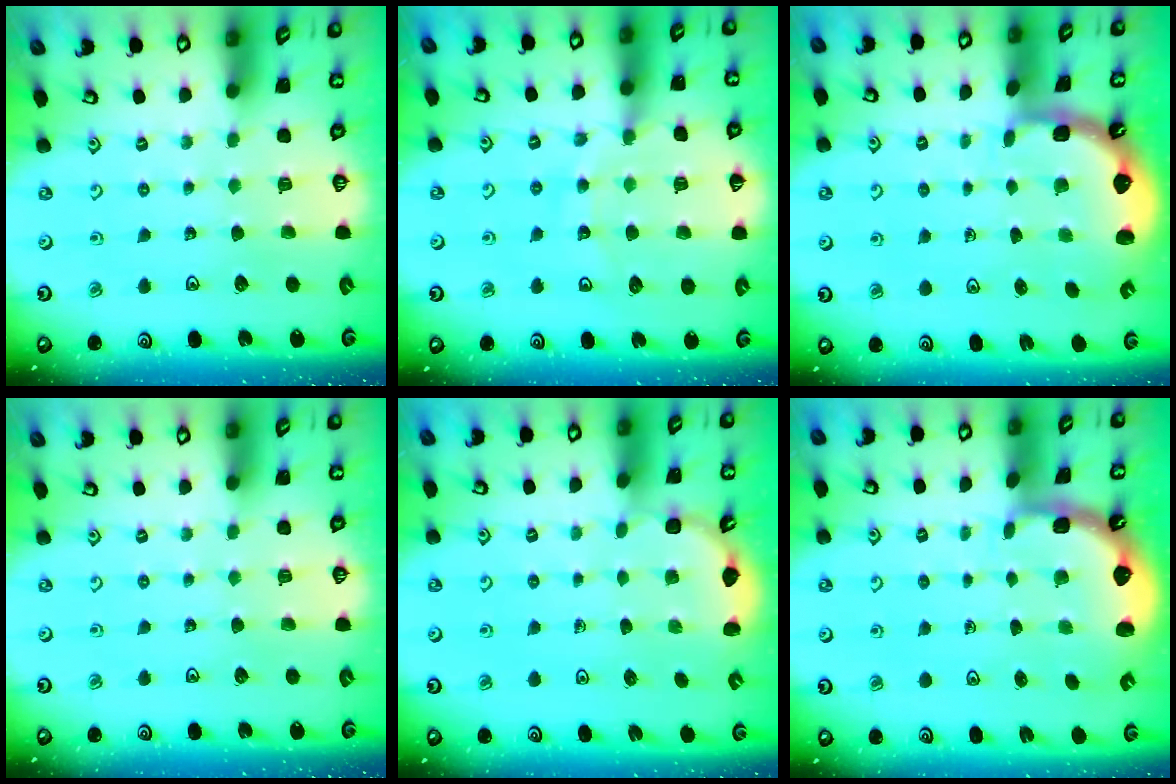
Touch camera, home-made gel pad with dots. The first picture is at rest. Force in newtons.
{"total": 11.7, "press": 11.6, "slide": 1.5}
{"total": 2.3, "press": 1.7, "slide": 1.6}
{"total": 0.0}
{"total": 2.5, "press": 2.1, "slide": 1.5}
{"total": 2.3, "press": 1.7, "slide": 1.6}